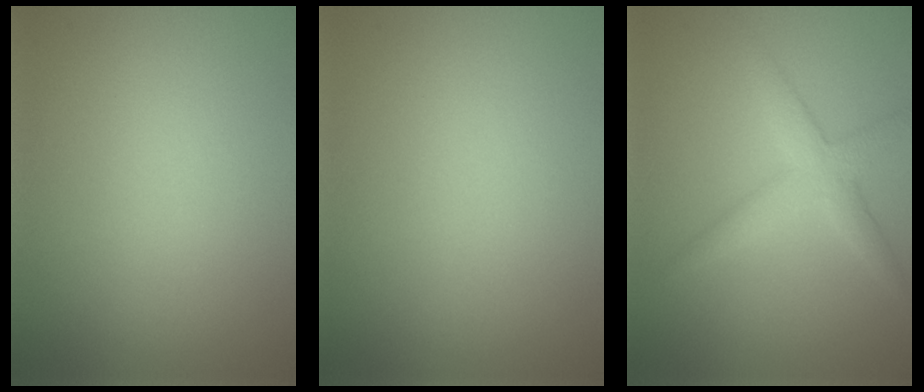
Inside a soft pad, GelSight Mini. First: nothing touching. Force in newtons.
{"total": 0.0}
{"total": 3.2, "press": 3.2, "slide": 0.1}